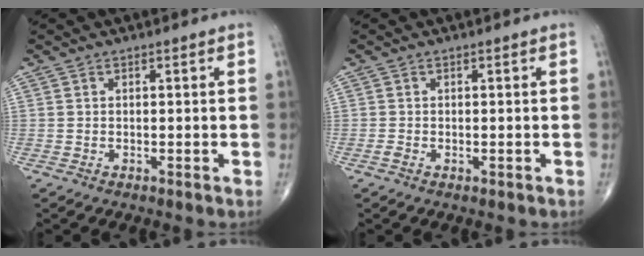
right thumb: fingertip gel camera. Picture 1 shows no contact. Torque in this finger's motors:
{"motor_torque": [0.13, -0.08, -0.04, -0.21, 0.05]}